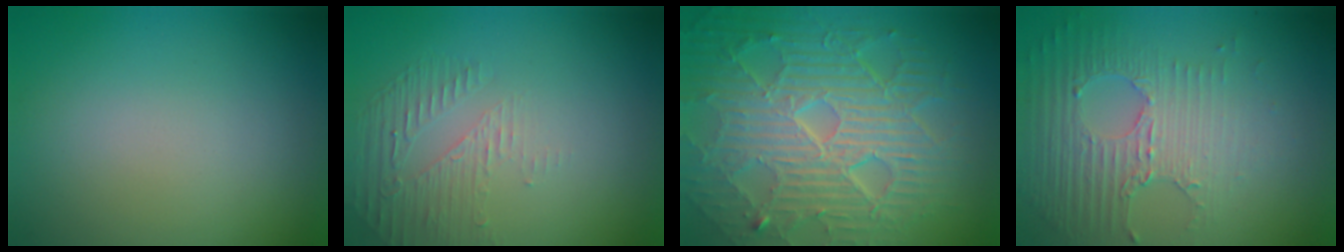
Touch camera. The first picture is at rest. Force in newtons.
{"total": 1.7, "press": 0.8, "slide": 1.5}
{"total": 10.4, "press": 6.7, "slide": 7.9}
{"total": 5.2, "press": 3.3, "slide": 4.1}